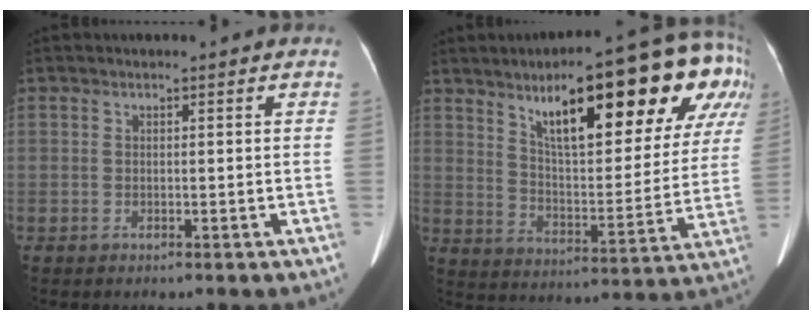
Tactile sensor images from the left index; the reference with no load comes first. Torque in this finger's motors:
{"motor_torque": [1.01, -0.79, 0.80, 0.21]}